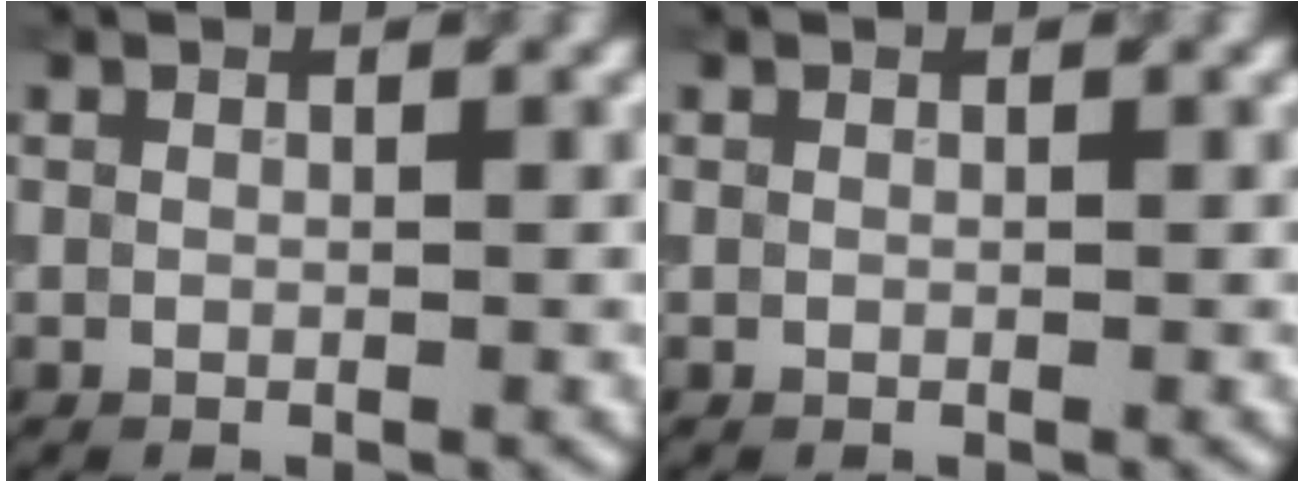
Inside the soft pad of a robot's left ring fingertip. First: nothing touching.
{"total": 0.0}